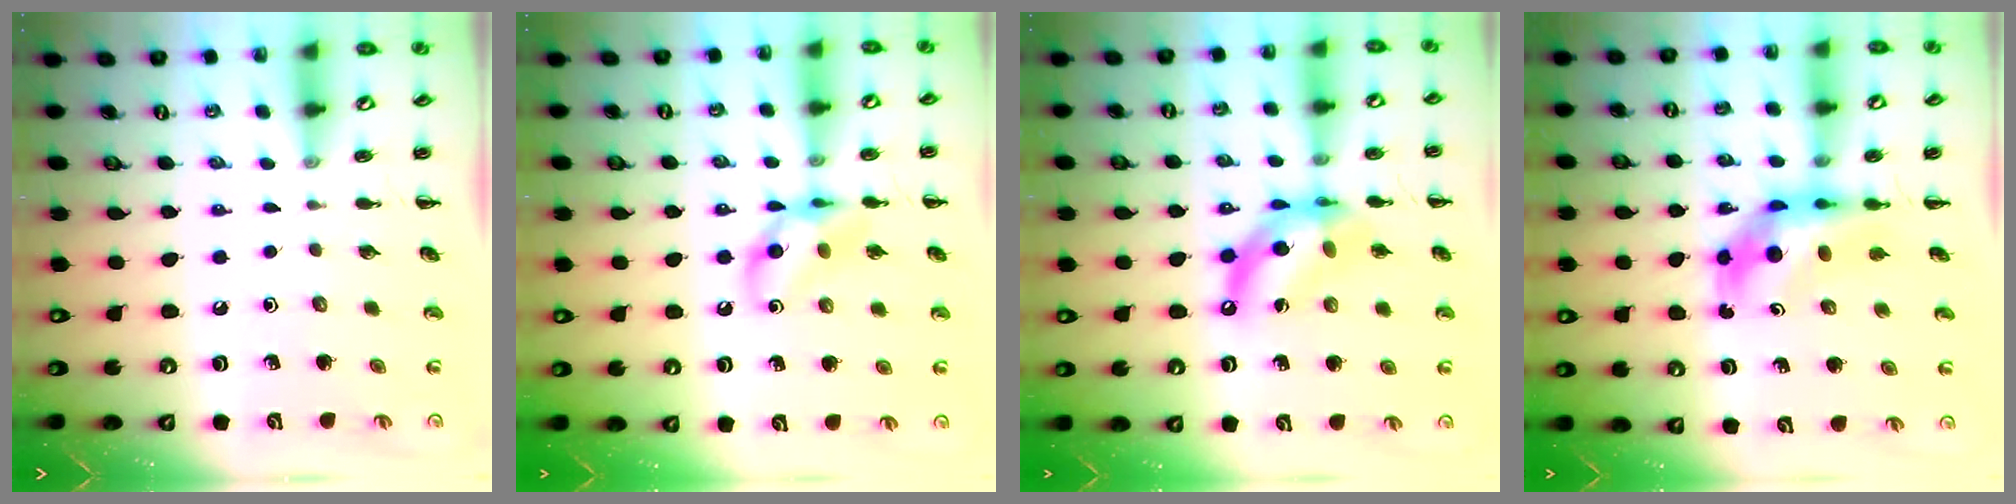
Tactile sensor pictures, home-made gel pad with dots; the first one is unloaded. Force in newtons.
{"total": 11.8, "press": 11.7, "slide": 1.5}
{"total": 12.6, "press": 12.1, "slide": 3.4}
{"total": 5.9, "press": 5.7, "slide": 1.3}